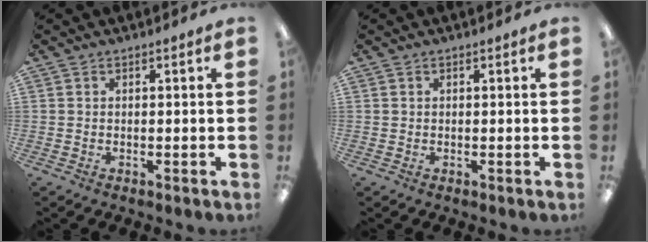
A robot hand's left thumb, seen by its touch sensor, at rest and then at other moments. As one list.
[{"total": 0.0}]